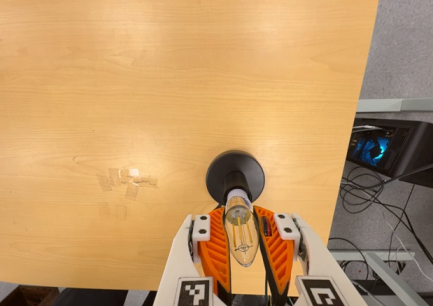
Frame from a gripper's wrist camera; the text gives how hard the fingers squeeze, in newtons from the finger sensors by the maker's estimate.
{"total": 22.2, "left": 24.5, "right": 19.8}